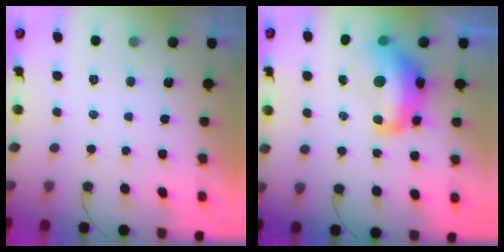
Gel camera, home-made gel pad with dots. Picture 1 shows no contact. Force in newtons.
{"total": 15.3, "press": 15.3, "slide": 1.0}